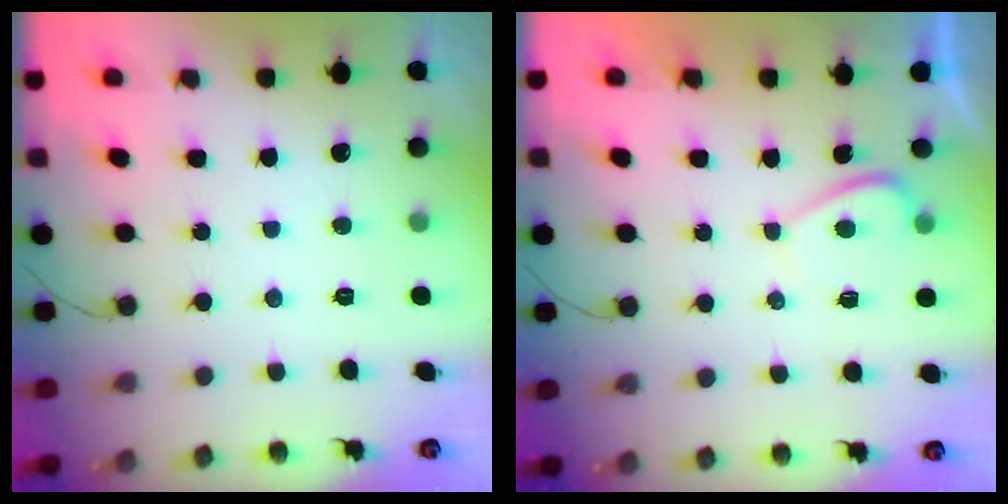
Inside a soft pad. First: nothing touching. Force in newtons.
{"total": 2.1, "press": 2.0, "slide": 0.7}